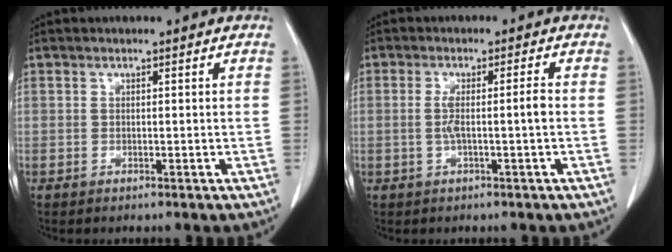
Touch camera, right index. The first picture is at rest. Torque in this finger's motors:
{"motor_torque": [0.34, -0.13, 0.05, 0.06]}